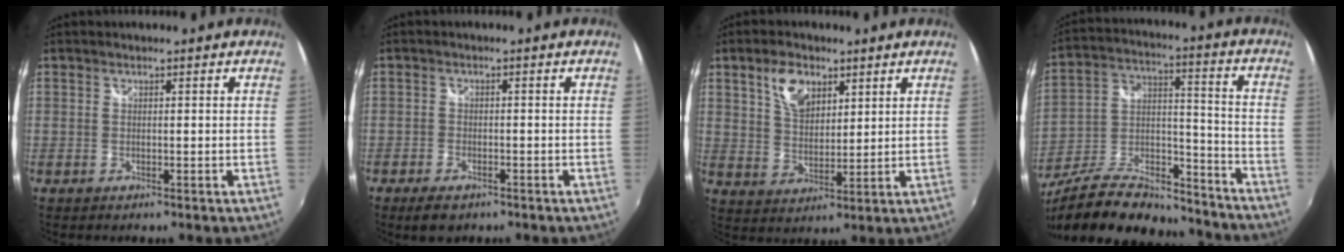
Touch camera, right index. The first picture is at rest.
{"total": 4.6, "force": [-3.2, 2.3, 2.3], "torque": [-0.059, -0.009, -0.052]}
{"total": 7.7, "force": [4.1, 4.4, 4.8], "torque": [-0.088, 0.012, 0.076]}
{"total": 26.1, "force": [-20.2, 9.8, 13.2], "torque": [-0.258, 0.014, -0.308]}